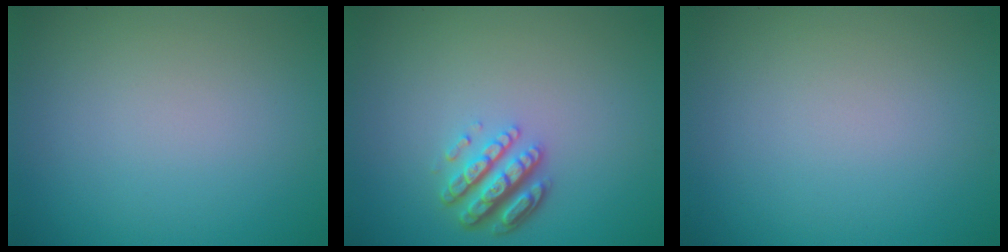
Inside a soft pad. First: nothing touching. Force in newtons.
{"total": 4.0, "press": 3.1, "slide": 2.5}
{"total": 0.0}